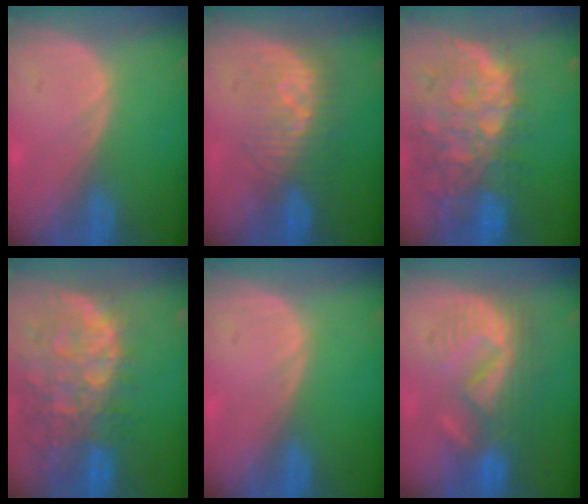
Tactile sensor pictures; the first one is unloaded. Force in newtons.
{"total": 8.0, "press": 7.5, "slide": 2.9}
{"total": 13.6, "press": 11.1, "slide": 7.9}
{"total": 13.8, "press": 11.1, "slide": 8.1}
{"total": 0.0}
{"total": 9.0, "press": 8.4, "slide": 3.2}